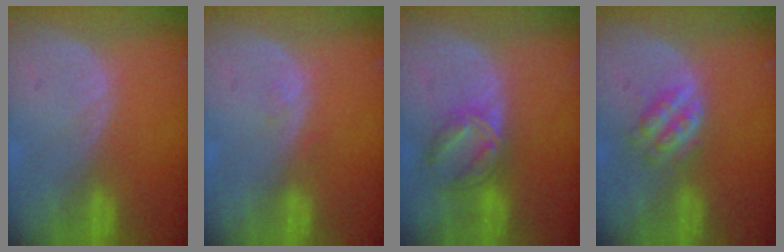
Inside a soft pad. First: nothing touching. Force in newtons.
{"total": 0.7, "press": 0.7, "slide": 0.1}
{"total": 5.8, "press": 5.7, "slide": 0.9}
{"total": 4.1, "press": 4.1, "slide": 0.4}